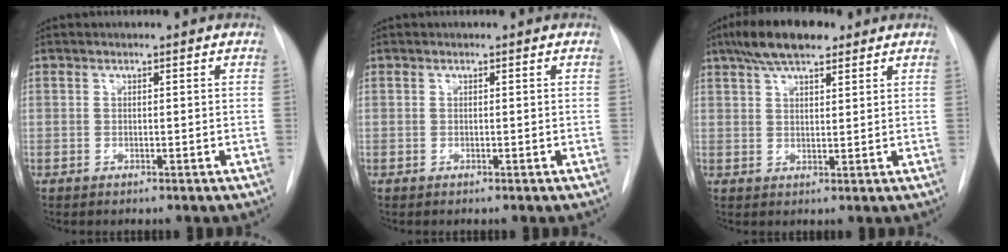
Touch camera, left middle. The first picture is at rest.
{"total": 0.0}
{"total": 8.2, "force": [5.9, 2.5, 5.2], "torque": [-0.098, 0.019, 0.099]}